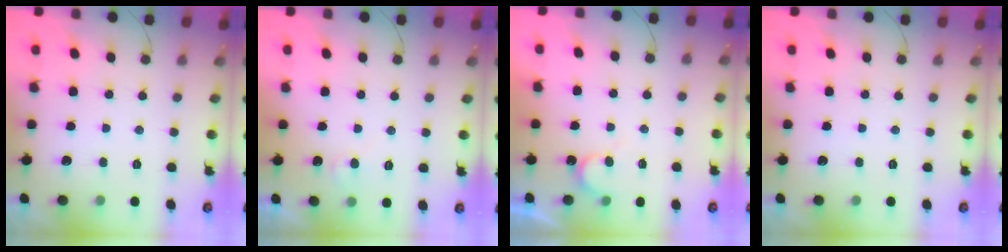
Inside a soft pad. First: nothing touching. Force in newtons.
{"total": 4.0, "press": 4.0, "slide": 0.4}
{"total": 4.1, "press": 4.1, "slide": 0.4}
{"total": 0.0}